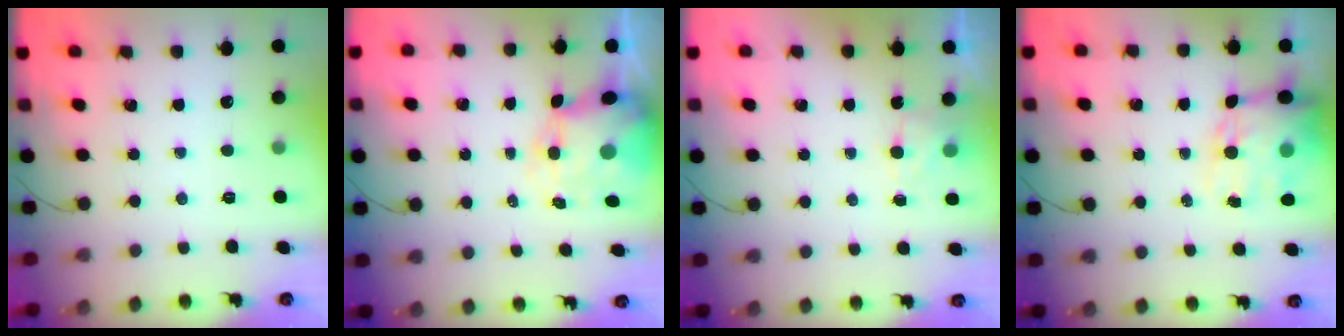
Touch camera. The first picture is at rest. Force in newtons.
{"total": 7.2, "press": 6.8, "slide": 2.4}
{"total": 4.4, "press": 4.2, "slide": 1.2}
{"total": 14.2, "press": 13.8, "slide": 3.4}